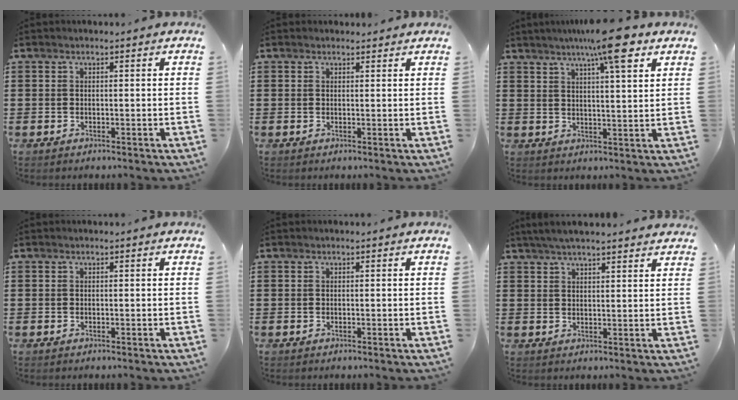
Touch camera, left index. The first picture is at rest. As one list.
[{"total": 0.9, "force": [0.8, 0.3, 0.2], "torque": [-0.004, 0.002, 0.017]}, {"total": 9.2, "force": [6.1, 0.9, 6.8], "torque": [-0.115, -0.012, 0.099]}, {"total": 0.0}, {"total": 0.0}, {"total": 3.7, "force": [3.4, 0.0, 1.5], "torque": [-0.037, 0.000, 0.063]}]